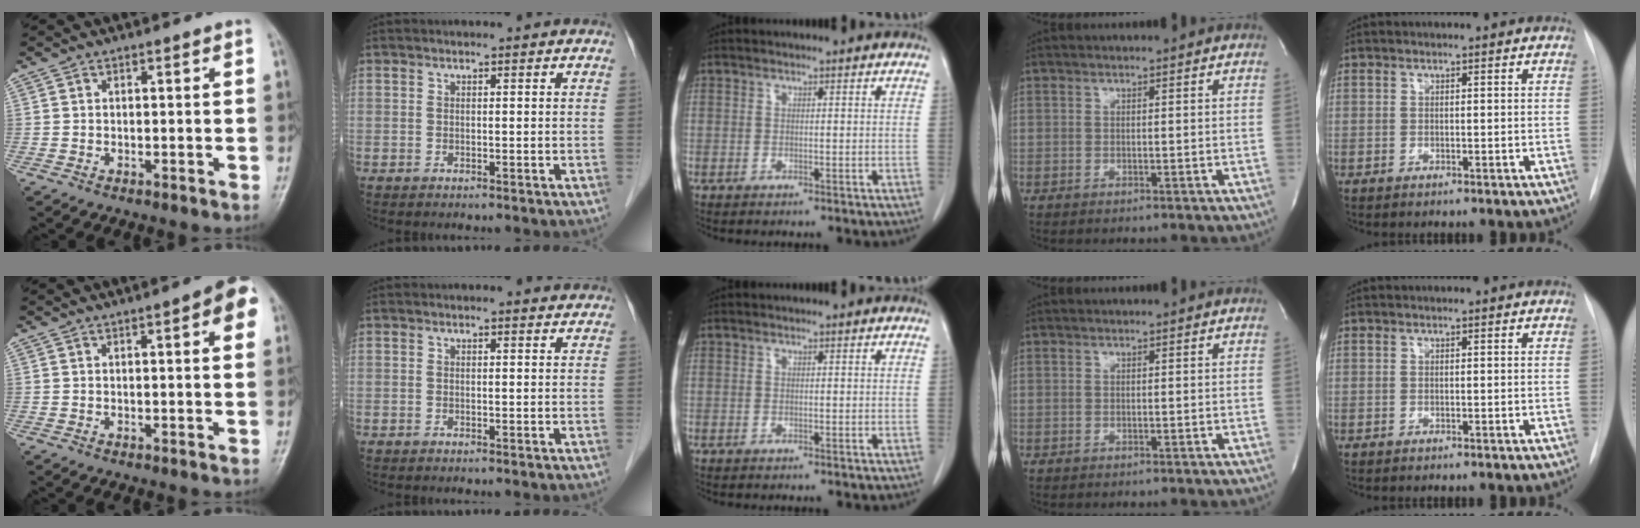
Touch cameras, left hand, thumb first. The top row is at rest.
{"thumb": {"total": 6.1, "force": [2.2, 1.5, 5.4], "torque": [-0.054, 0.004, 0.018]}, "index": {"total": 0.9, "force": [0.8, 0.3, 0.1], "torque": [-0.012, -0.001, 0.005]}}